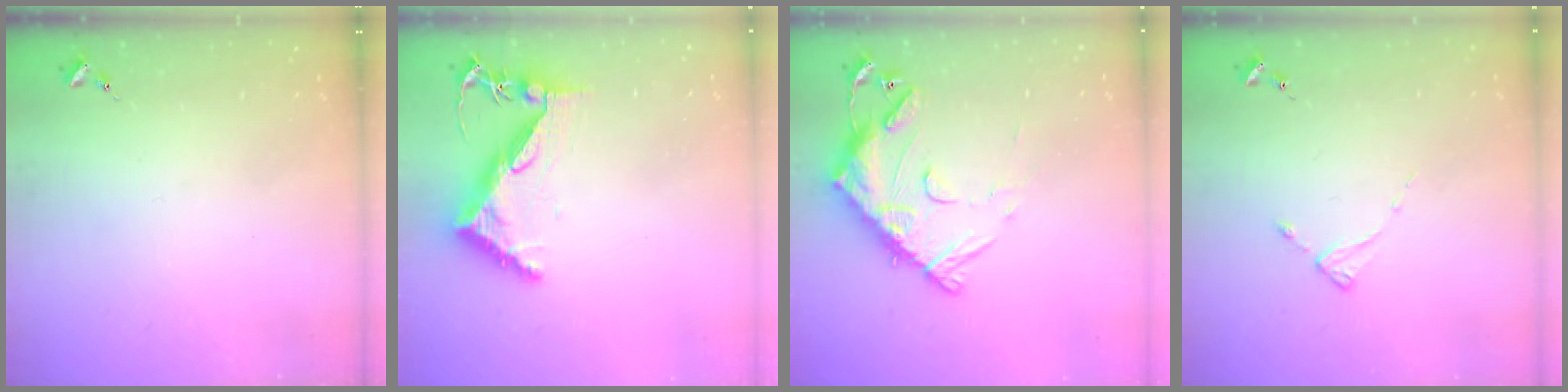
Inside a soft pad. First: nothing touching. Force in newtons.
{"total": 8.3, "press": 8.2, "slide": 1.2}
{"total": 15.5, "press": 15.4, "slide": 1.5}
{"total": 1.9, "press": 1.8, "slide": 0.3}